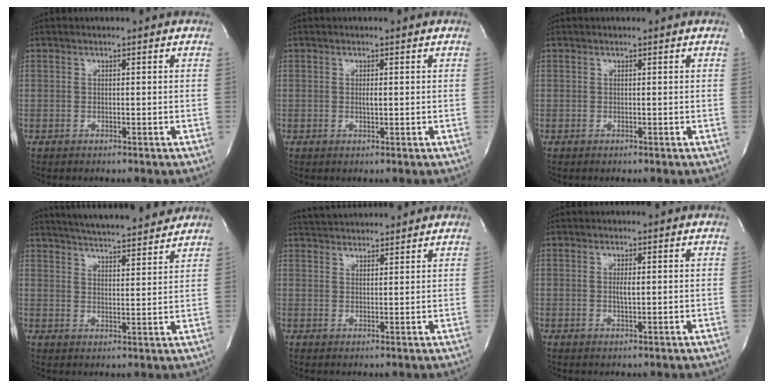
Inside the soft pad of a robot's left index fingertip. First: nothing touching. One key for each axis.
{"total": 0.9, "fx": 0.0, "fy": 0.2, "fz": 0.9, "tx": -0.018, "ty": -0.004, "tz": 0.000}
{"total": 0.0}
{"total": 15.9, "fx": 14.6, "fy": 1.6, "fz": 6.0, "tx": -0.099, "ty": 0.011, "tz": 0.208}
{"total": 7.6, "fx": 7.4, "fy": 0.9, "fz": 1.7, "tx": -0.036, "ty": 0.030, "tz": 0.114}
{"total": 1.6, "fx": 0.1, "fy": 0.3, "fz": 1.5, "tx": -0.032, "ty": -0.003, "tz": 0.001}